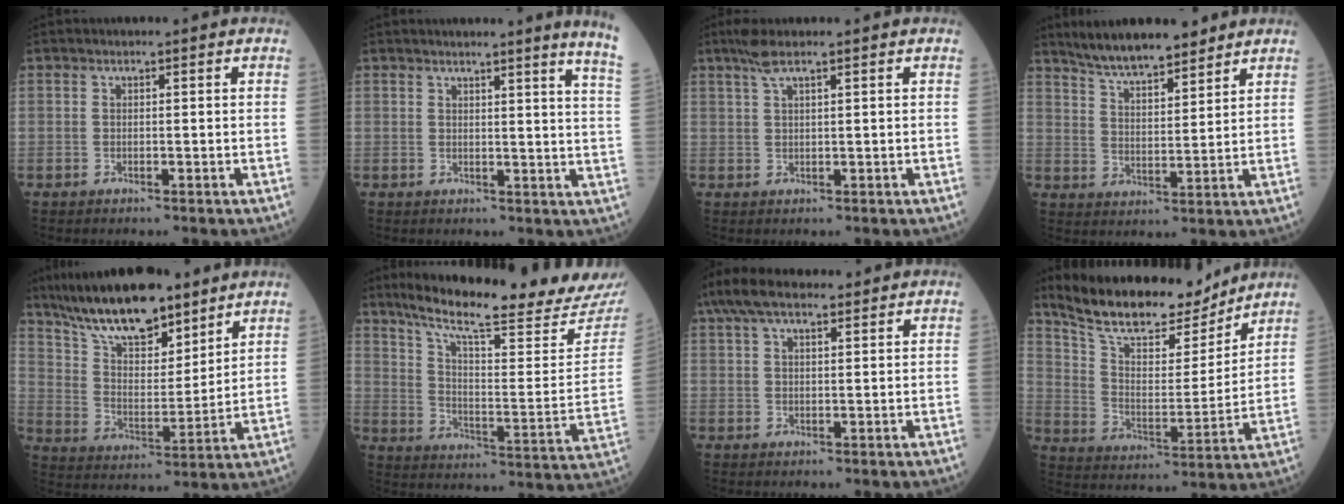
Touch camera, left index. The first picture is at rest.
{"total": 8.6, "force": [7.4, -2.0, 3.9], "torque": [-0.043, -0.077, 0.059]}
{"total": 3.3, "force": [2.3, 0.2, 2.3], "torque": [-0.055, 0.011, 0.050]}
{"total": 10.3, "force": [8.9, 2.0, 4.8], "torque": [-0.084, 0.009, 0.158]}
{"total": 16.7, "force": [13.2, 5.2, 8.8], "torque": [-0.162, 0.006, 0.238]}
{"total": 24.8, "force": [22.0, 0.7, 11.4], "torque": [-0.183, -0.075, 0.300]}
{"total": 8.6, "force": [6.6, 2.8, 4.8], "torque": [-0.095, 0.041, 0.120]}
{"total": 17.3, "force": [15.0, 4.9, 7.1], "torque": [-0.126, -0.006, 0.252]}